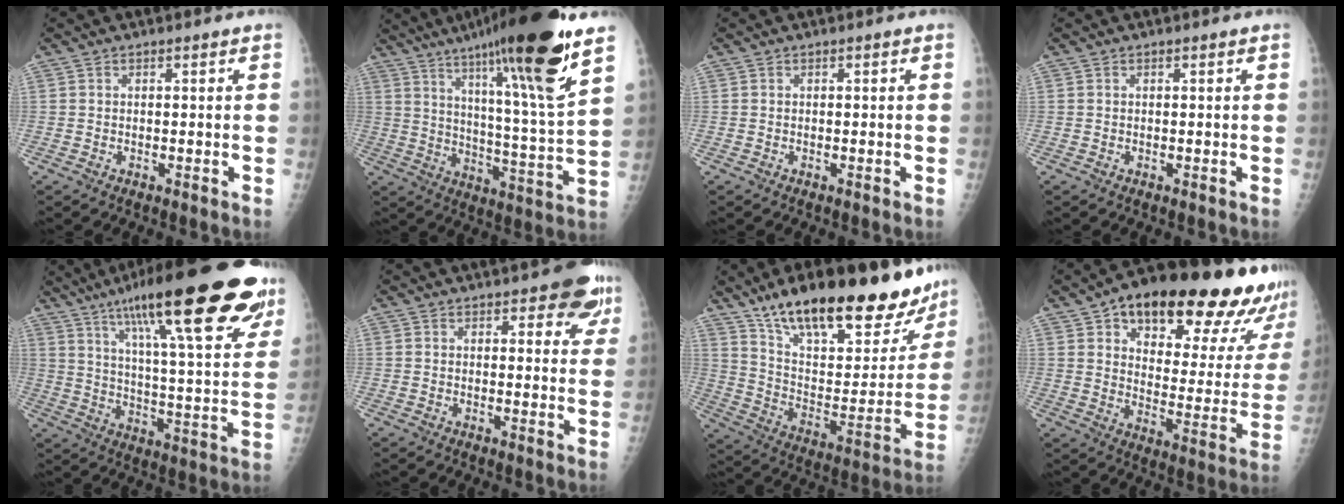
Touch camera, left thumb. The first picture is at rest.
{"total": 25.1, "force": [16.1, 1.8, 19.2], "torque": [-0.289, -0.060, 0.252]}
{"total": 0.0}
{"total": 0.0}
{"total": 30.8, "force": [18.9, 6.7, 23.4], "torque": [-0.329, -0.034, 0.283]}
{"total": 7.8, "force": [4.9, 3.1, 5.2], "torque": [-0.027, -0.020, 0.055]}
{"total": 31.6, "force": [23.0, 10.5, 18.9], "torque": [-0.254, -0.075, 0.351]}
{"total": 28.4, "force": [19.8, 10.5, 17.4], "torque": [-0.196, -0.068, 0.266]}